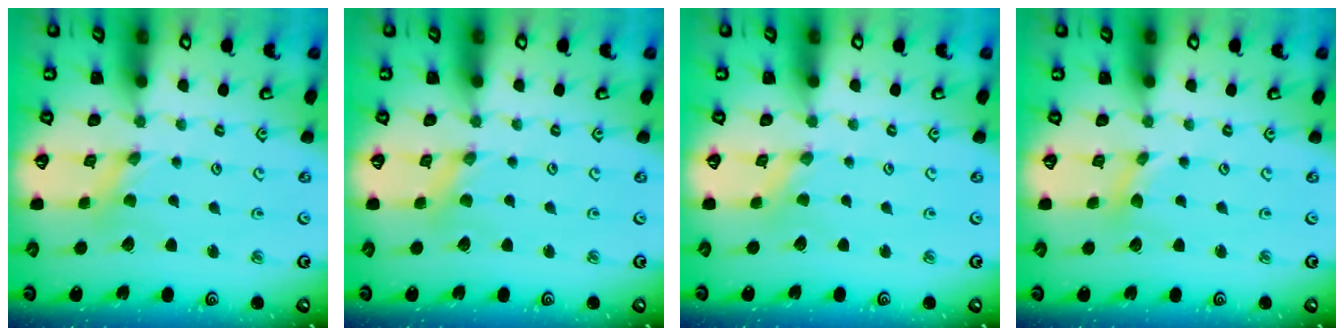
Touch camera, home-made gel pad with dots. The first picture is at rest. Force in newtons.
{"total": 0.9, "press": 0.9, "slide": 0.1}
{"total": 0.5, "press": 0.5, "slide": 0.2}
{"total": 1.7, "press": 1.6, "slide": 0.2}